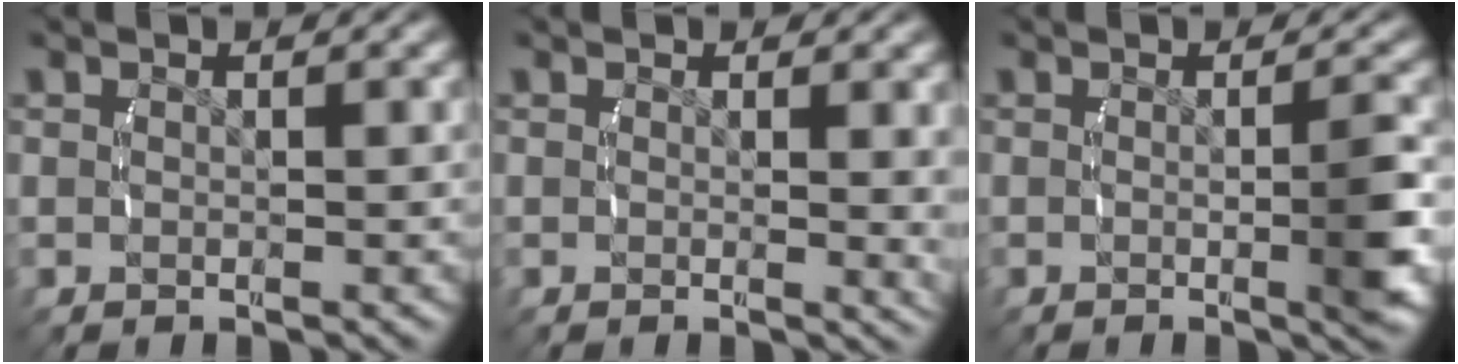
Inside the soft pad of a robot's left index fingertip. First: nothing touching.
{"total": 1.7, "force": [0.5, 0.1, 1.6], "torque": [-0.024, -0.008, 0.005]}
{"total": 3.3, "force": [-0.7, 0.3, 3.2], "torque": [-0.045, 0.001, -0.015]}